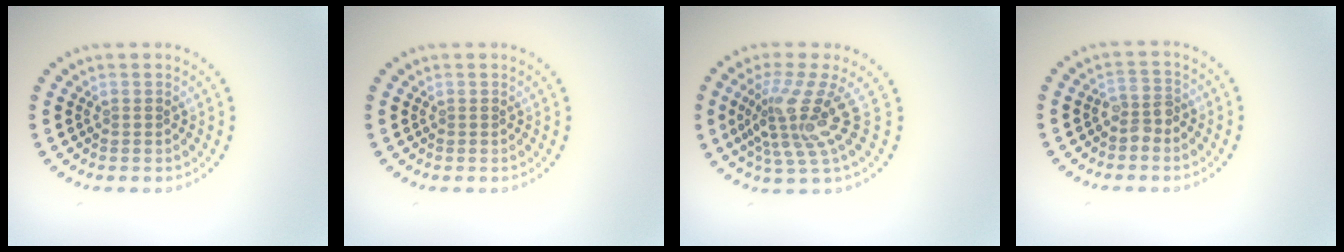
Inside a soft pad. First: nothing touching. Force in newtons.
{"total": 0.0}
{"total": 4.8, "press": 3.2, "slide": 3.6}
{"total": 1.7, "press": 1.5, "slide": 0.9}